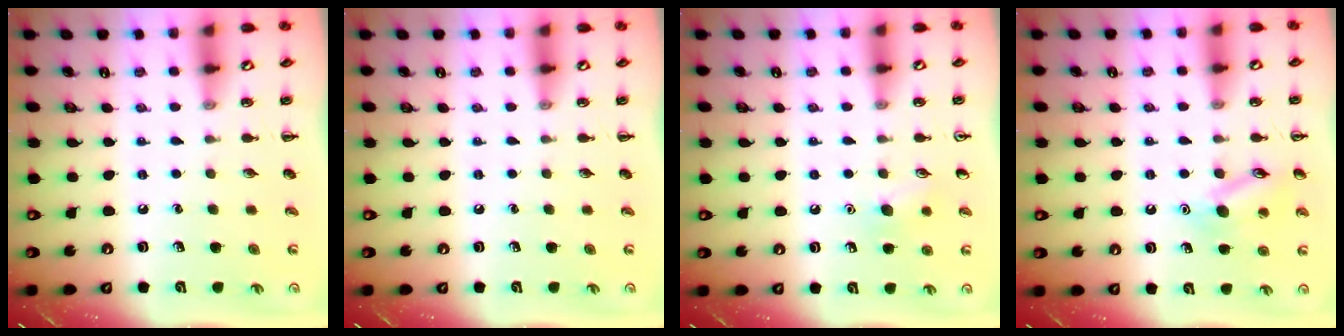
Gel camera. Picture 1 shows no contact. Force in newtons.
{"total": 0.0}
{"total": 7.2, "press": 6.9, "slide": 2.0}
{"total": 11.1, "press": 11.1, "slide": 0.9}